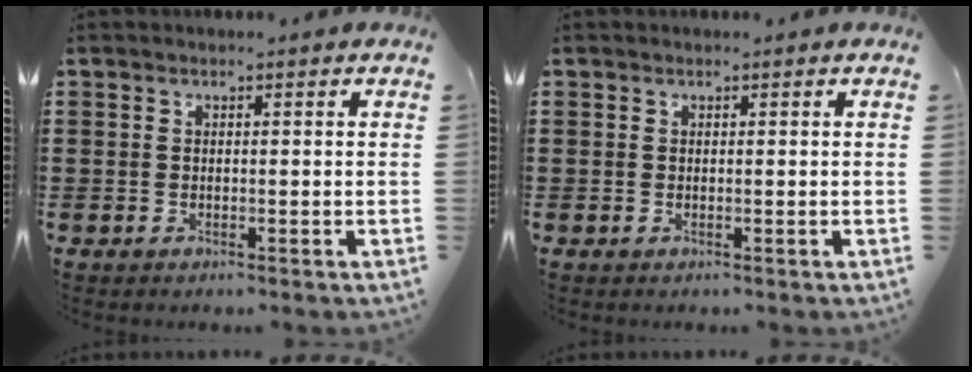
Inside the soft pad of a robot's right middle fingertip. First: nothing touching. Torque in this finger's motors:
{"motor_torque": [-0.01, -0.43, 0.06, 0.02]}